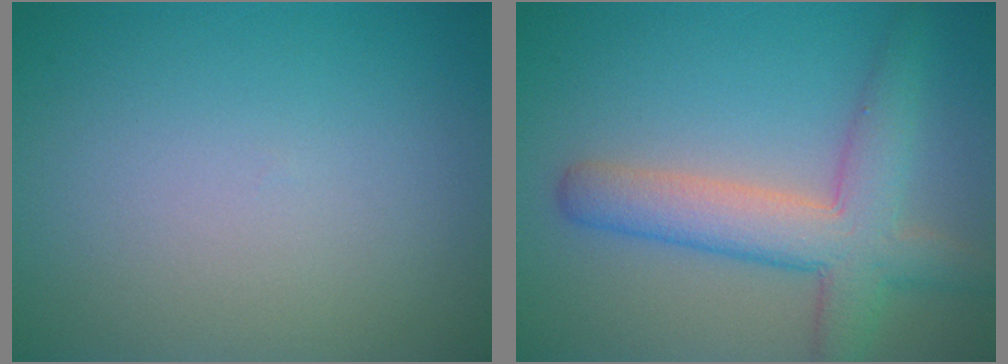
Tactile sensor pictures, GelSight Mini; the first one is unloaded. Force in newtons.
{"total": 6.1, "press": 6.1, "slide": 0.3}